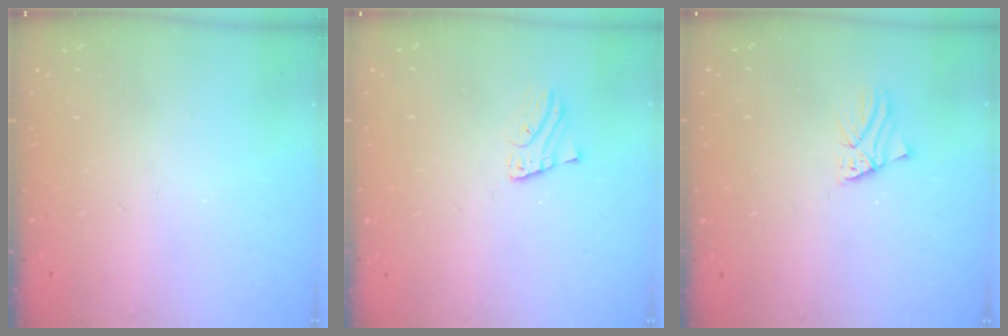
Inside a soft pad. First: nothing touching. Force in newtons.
{"total": 1.1, "press": 1.1, "slide": 0.1}
{"total": 1.4, "press": 1.4, "slide": 0.1}